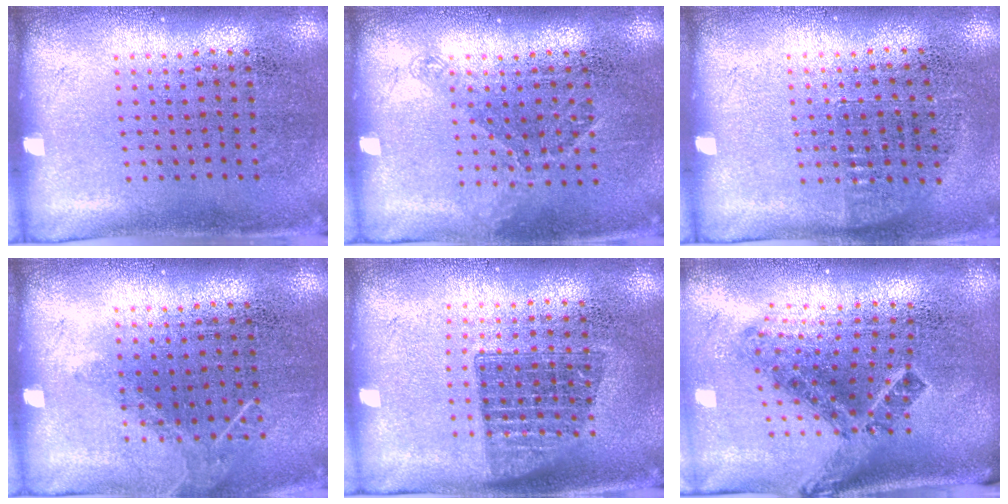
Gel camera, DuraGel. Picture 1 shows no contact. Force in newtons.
{"total": 1.1, "press": 0.9, "slide": 0.6}
{"total": 0.7, "press": 0.6, "slide": 0.3}
{"total": 1.0, "press": 0.9, "slide": 0.2}
{"total": 1.4, "press": 1.1, "slide": 0.8}
{"total": 2.2, "press": 1.3, "slide": 1.7}